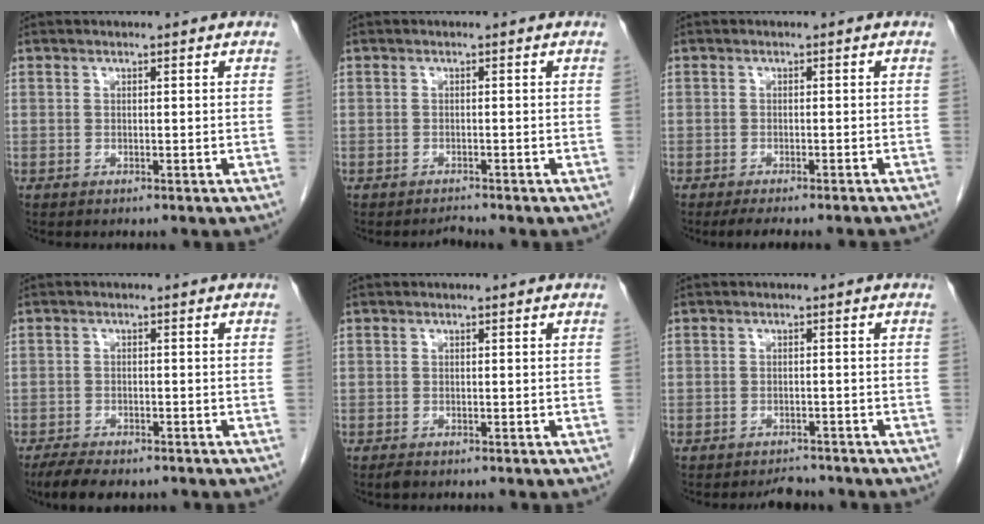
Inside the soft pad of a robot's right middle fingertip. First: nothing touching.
{"total": 0.9, "force": [-0.9, -0.3, -0.1], "torque": [-0.001, -0.008, -0.010]}
{"total": 7.3, "force": [-6.5, 0.2, 3.4], "torque": [-0.032, -0.012, -0.085]}
{"total": 6.1, "force": [-4.9, 2.0, 3.1], "torque": [-0.051, -0.011, -0.075]}
{"total": 0.8, "force": [-0.7, 0.3, 0.4], "torque": [-0.013, -0.002, -0.010]}
{"total": 2.8, "force": [-2.7, 0.9, 0.2], "torque": [-0.010, -0.006, -0.038]}